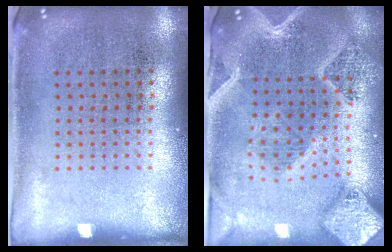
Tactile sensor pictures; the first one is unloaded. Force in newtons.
{"total": 3.2, "press": 2.6, "slide": 1.8}